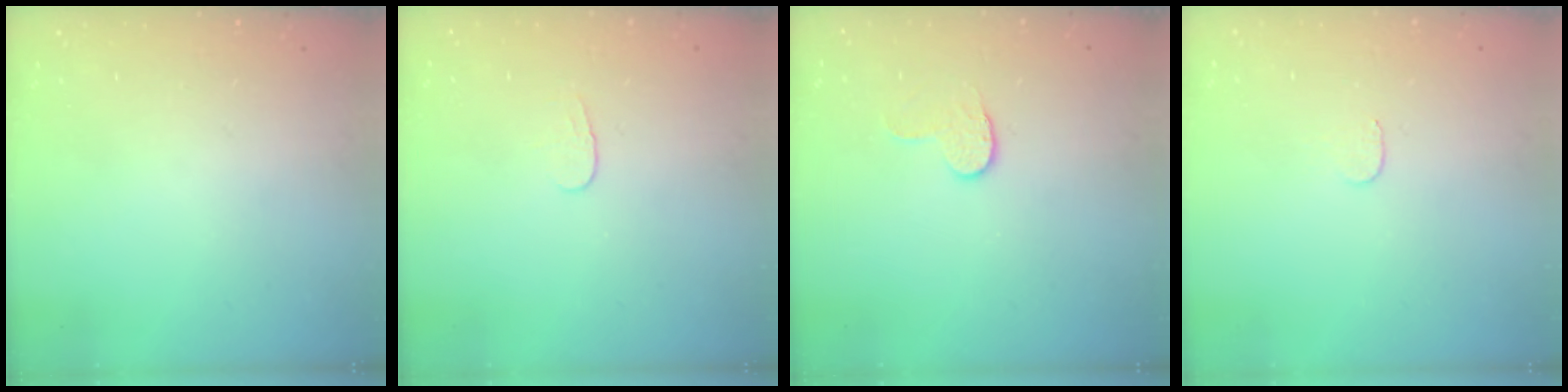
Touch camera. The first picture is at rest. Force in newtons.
{"total": 3.8, "press": 3.8, "slide": 0.3}
{"total": 4.1, "press": 4.1, "slide": 0.4}
{"total": 3.0, "press": 3.0, "slide": 0.3}